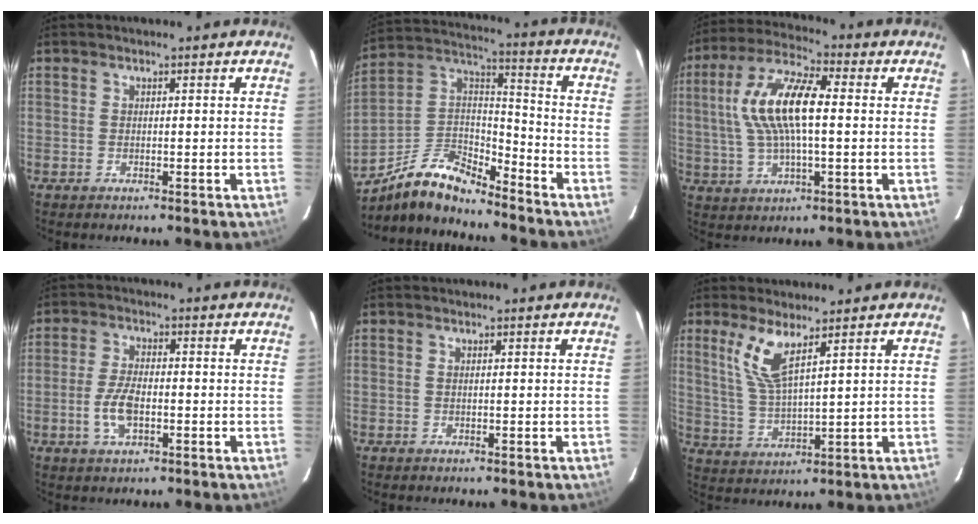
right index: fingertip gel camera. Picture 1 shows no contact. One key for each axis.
{"total": 13.8, "fx": -11.1, "fy": 4.3, "fz": 7.1, "tx": -0.159, "ty": 0.023, "tz": -0.212}
{"total": 13.7, "fx": 1.3, "fy": 4.6, "fz": 12.8, "tx": -0.258, "ty": 0.017, "tz": 0.022}
{"total": 6.3, "fx": -1.7, "fy": 3.0, "fz": 5.3, "tx": -0.114, "ty": 0.000, "tz": -0.031}
{"total": 0.0}
{"total": 7.5, "fx": 4.4, "fy": 1.5, "fz": 5.9, "tx": -0.126, "ty": -0.008, "tz": 0.097}